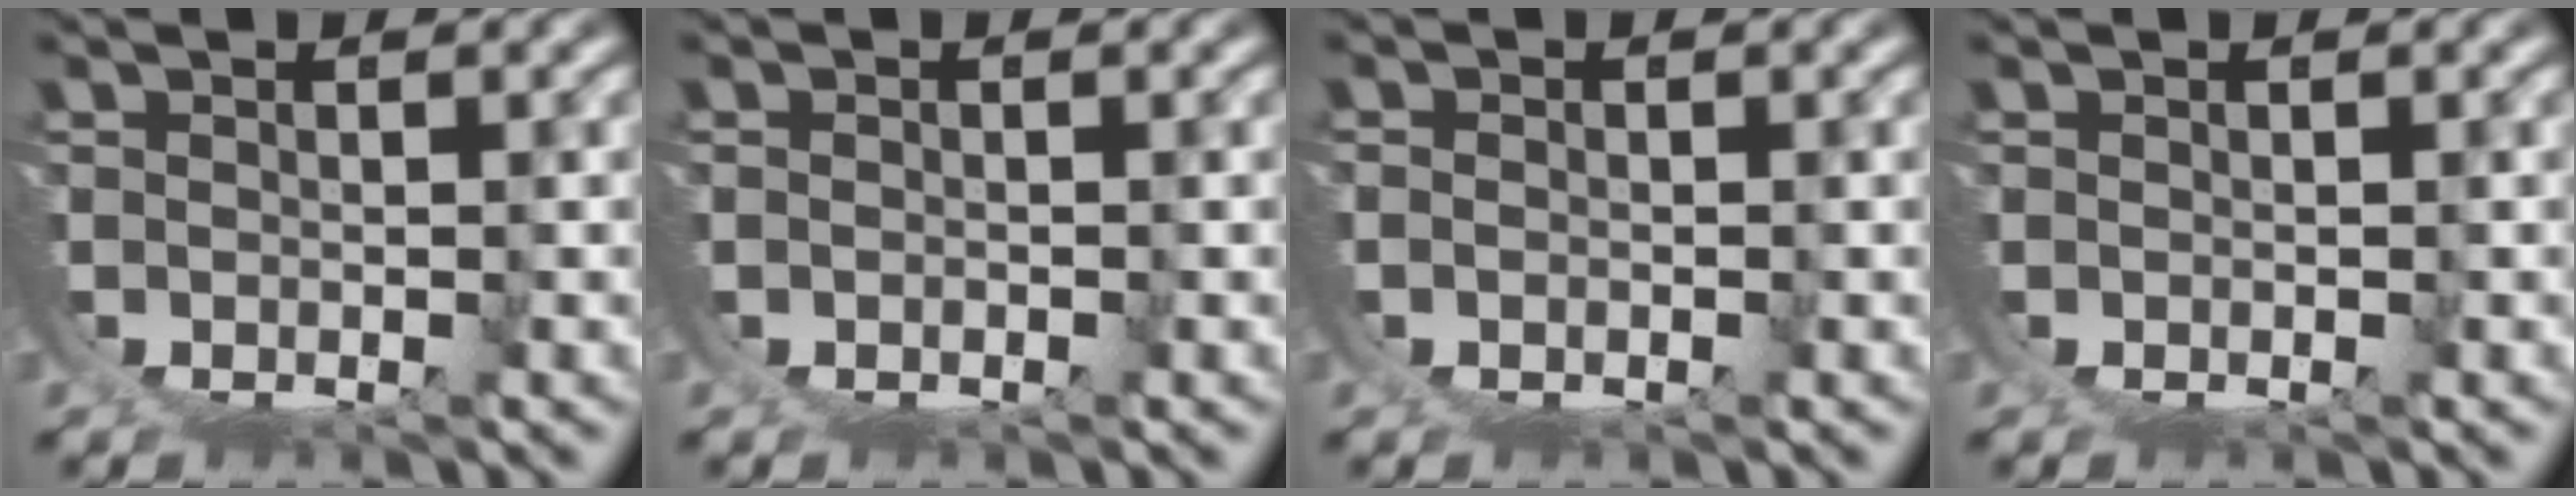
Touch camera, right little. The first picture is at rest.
{"total": 0.7, "force": [-0.2, 0.7, 0.2], "torque": [-0.006, 0.001, -0.004]}
{"total": 1.2, "force": [-0.2, 1.1, 0.5], "torque": [-0.016, -0.003, -0.002]}
{"total": 0.0}